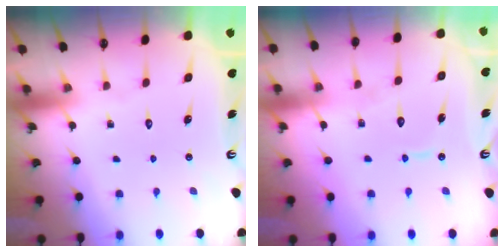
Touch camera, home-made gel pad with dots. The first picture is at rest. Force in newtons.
{"total": 7.4, "press": 7.4, "slide": 0.8}